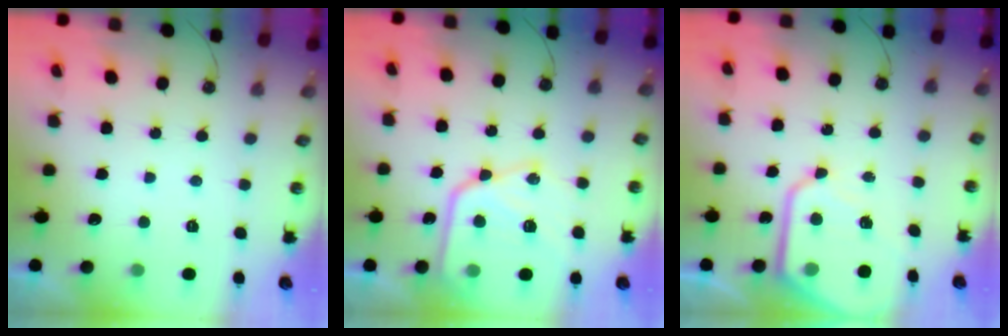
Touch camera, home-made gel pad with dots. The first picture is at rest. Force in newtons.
{"total": 17.2, "press": 17.1, "slide": 1.2}
{"total": 10.7, "press": 10.7, "slide": 0.9}